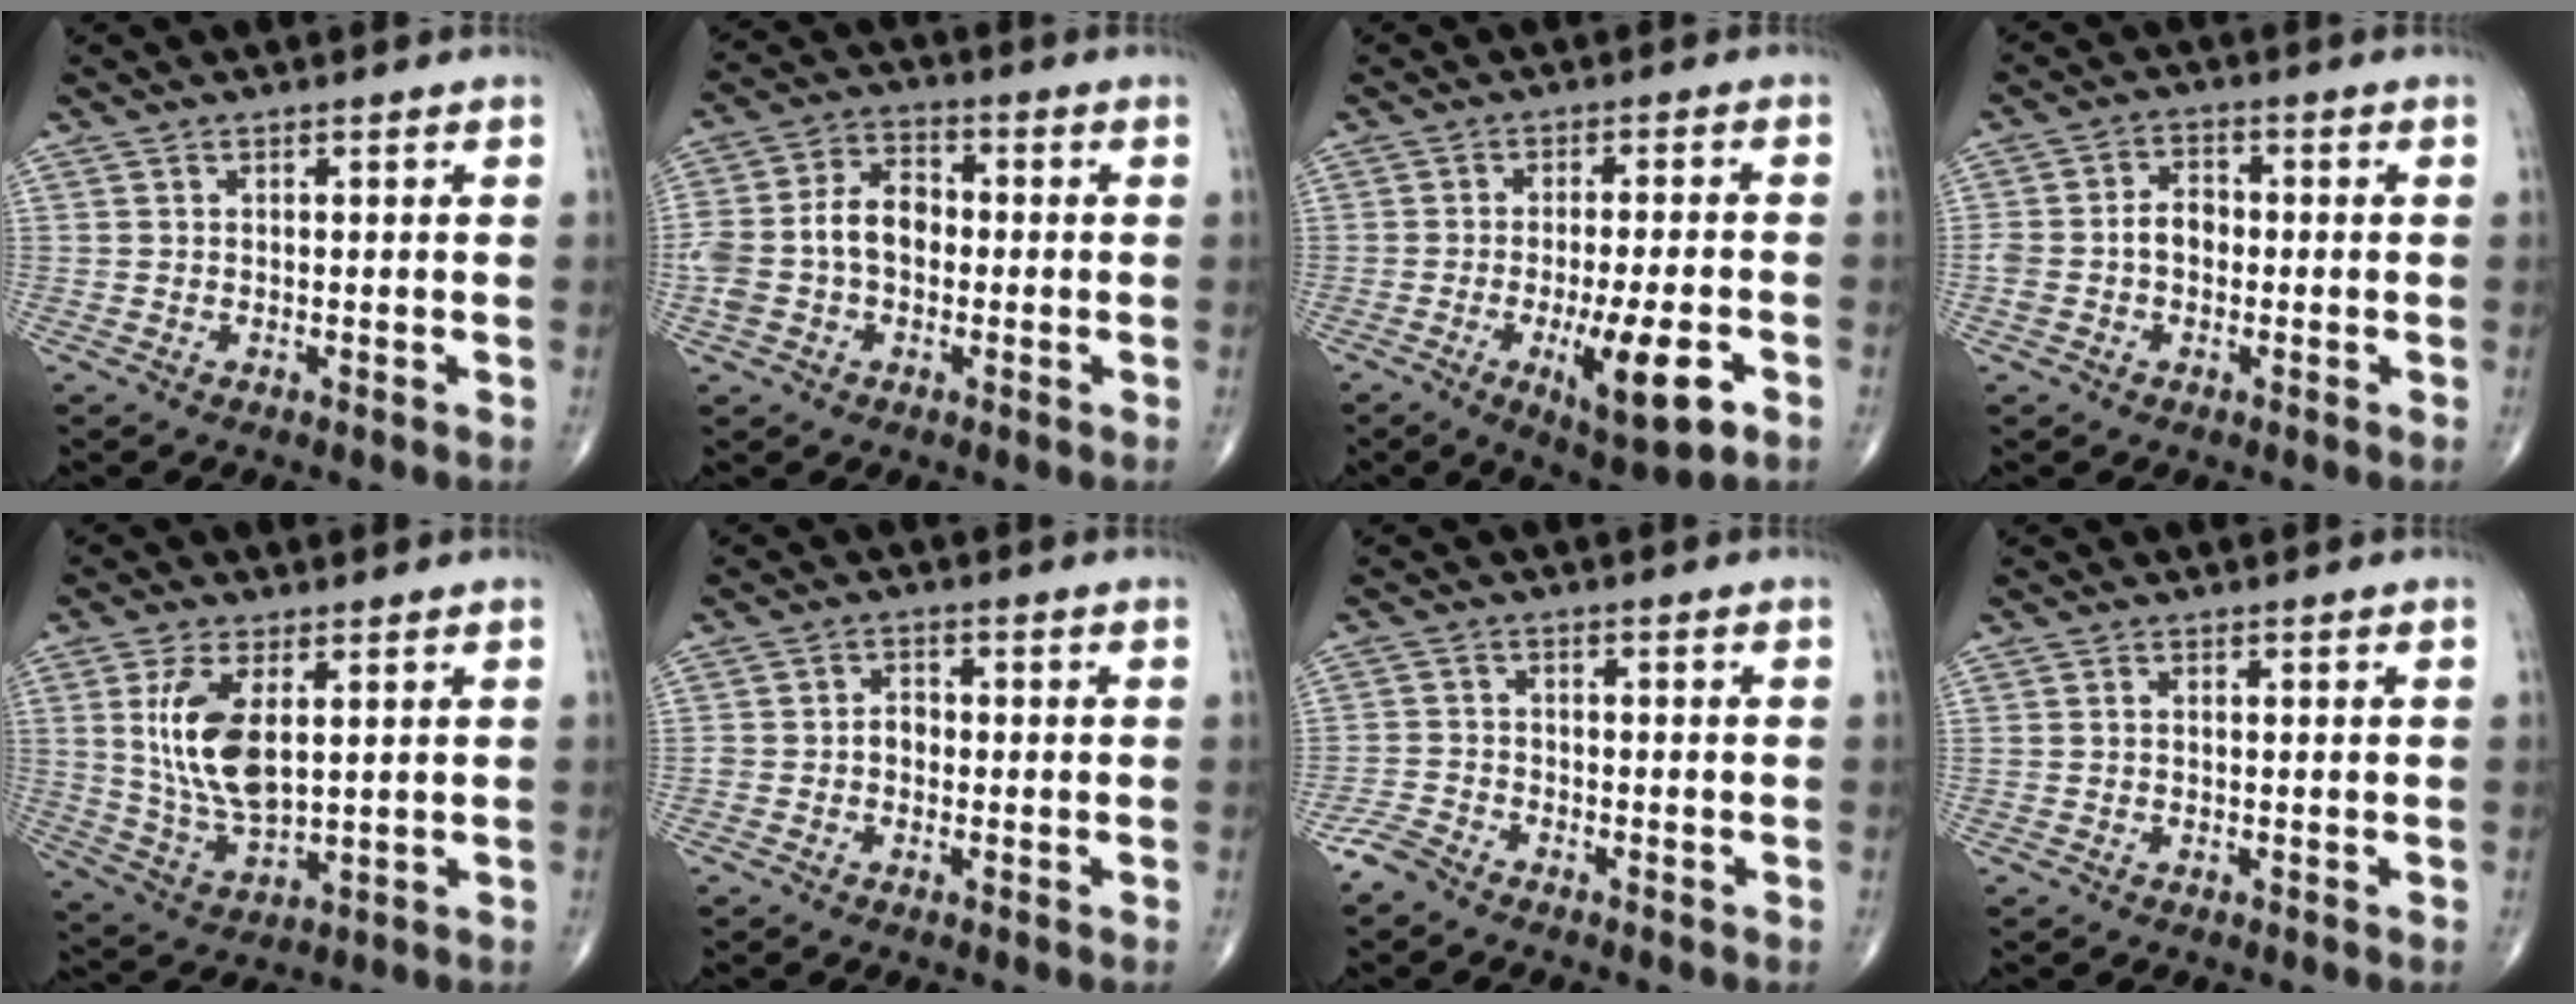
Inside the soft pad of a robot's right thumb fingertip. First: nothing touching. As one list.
[{"total": 11.1, "force": [-1.0, 7.6, 8.1], "torque": [-0.159, 0.038, -0.027]}, {"total": 11.8, "force": [-4.3, 2.8, 10.6], "torque": [-0.165, 0.000, -0.058]}, {"total": 5.5, "force": [-0.6, 3.9, 3.8], "torque": [-0.071, 0.026, -0.015]}, {"total": 12.1, "force": [2.8, 5.7, 10.2], "torque": [-0.204, -0.019, 0.065]}, {"total": 2.7, "force": [-0.7, 2.0, 1.6], "torque": [-0.015, 0.012, -0.017]}, {"total": 3.5, "force": [-3.1, 1.4, 0.9], "torque": [-0.021, 0.005, -0.068]}, {"total": 0.6, "force": [0.0, 0.4, 0.5], "torque": [-0.014, -0.001, 0.000]}]